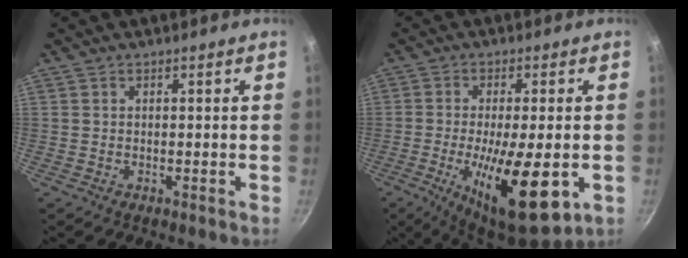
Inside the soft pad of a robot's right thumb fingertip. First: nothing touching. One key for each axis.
{"total": 16.8, "fx": -4.5, "fy": 5.3, "fz": 15.3, "tx": -0.243, "ty": -0.005, "tz": -0.067}